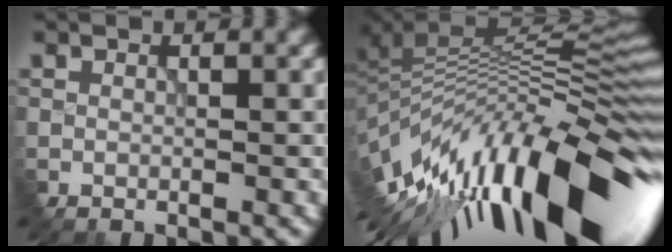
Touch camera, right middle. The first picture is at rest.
{"total": 14.9, "force": [-3.9, 5.3, 13.3], "torque": [-0.207, 0.014, -0.065]}